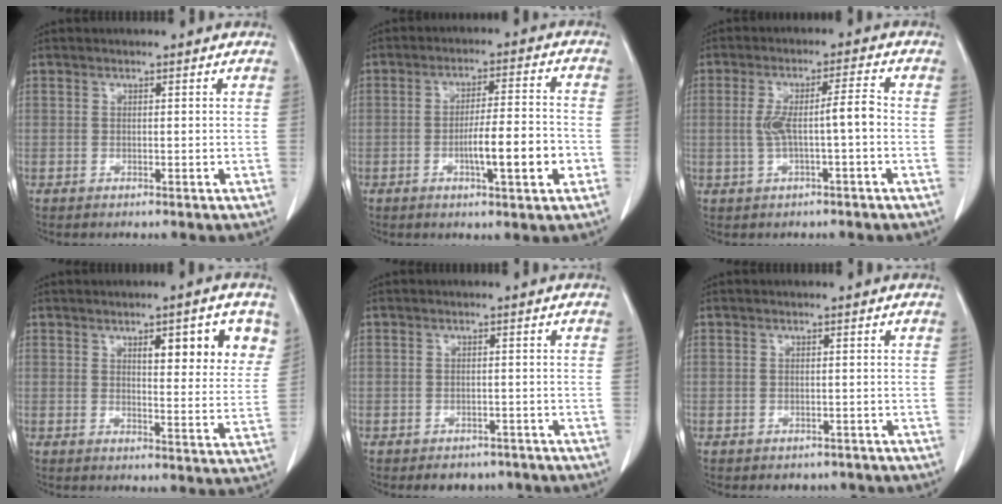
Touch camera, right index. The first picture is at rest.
{"total": 8.7, "force": [-2.8, 0.8, 8.2], "torque": [-0.131, 0.006, -0.043]}
{"total": 6.0, "force": [-0.8, 0.4, 5.9], "torque": [-0.112, 0.019, -0.010]}
{"total": 9.9, "force": [4.6, 2.6, 8.4], "torque": [-0.099, -0.002, 0.060]}
{"total": 4.5, "force": [-3.6, 2.5, 0.4], "torque": [0.007, 0.010, -0.046]}
{"total": 2.9, "force": [-2.3, 1.7, 0.1], "torque": [0.001, 0.006, -0.030]}